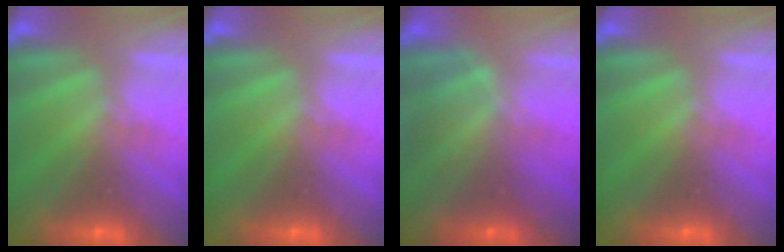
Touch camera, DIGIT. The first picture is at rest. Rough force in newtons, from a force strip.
{"total": 0.0}
{"total": 1.7}
{"total": 0.0}